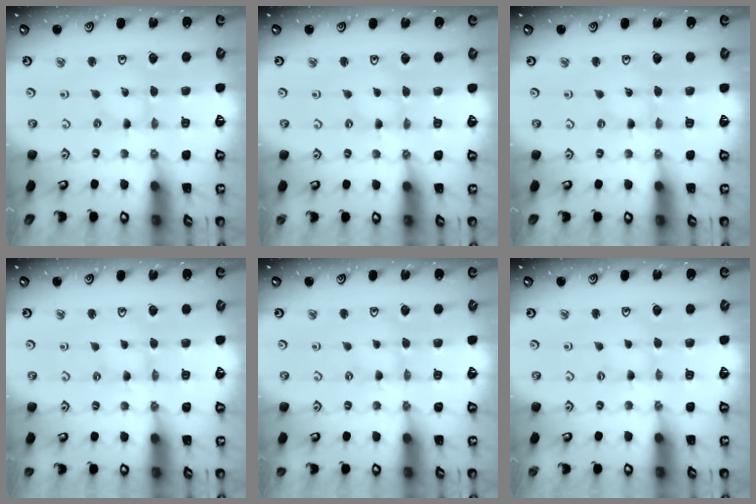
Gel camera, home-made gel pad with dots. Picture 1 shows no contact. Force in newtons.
{"total": 0.0}
{"total": 0.0}
{"total": 1.5, "press": 1.4, "slide": 0.3}
{"total": 0.0}
{"total": 1.3, "press": 1.3, "slide": 0.3}